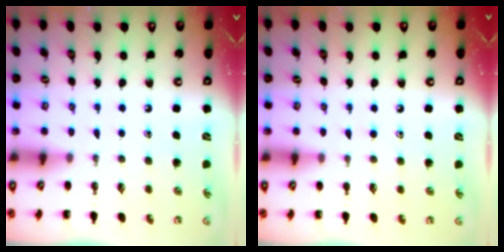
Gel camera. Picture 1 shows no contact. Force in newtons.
{"total": 4.2, "press": 3.9, "slide": 1.5}